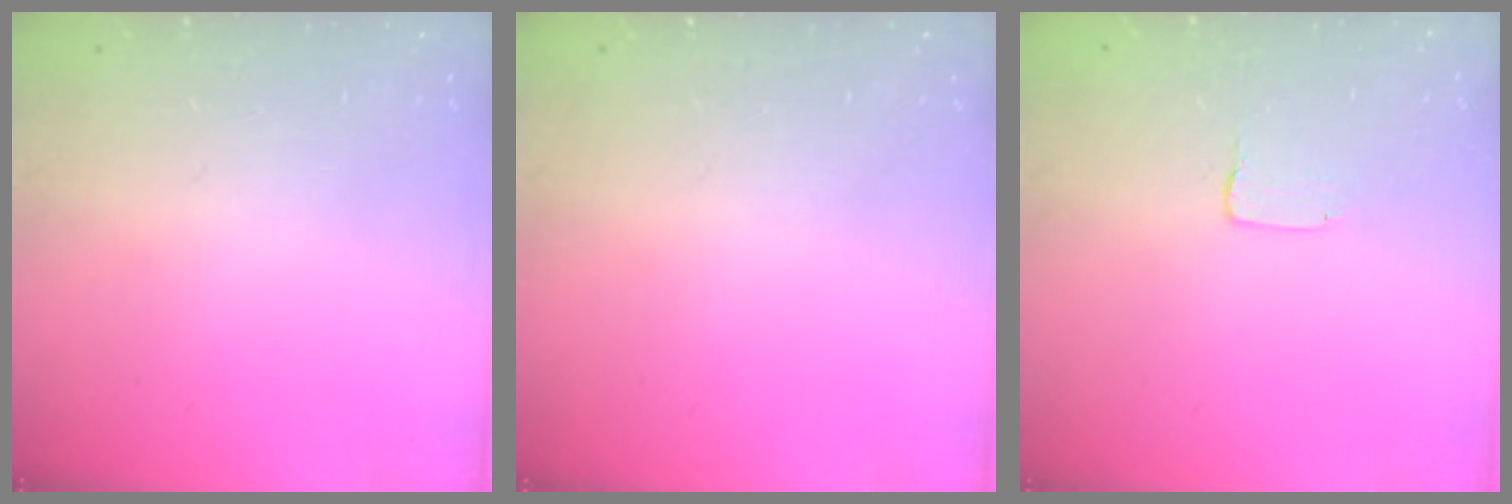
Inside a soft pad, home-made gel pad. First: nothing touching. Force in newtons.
{"total": 0.0}
{"total": 1.0, "press": 1.0, "slide": 0.1}